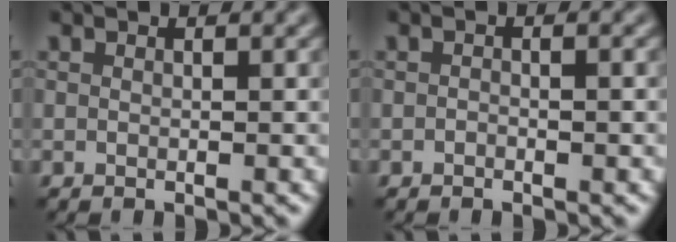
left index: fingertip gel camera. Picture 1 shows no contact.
{"total": 0.7, "force": [-0.4, 0.3, 0.6], "torque": [-0.011, 0.002, -0.004]}